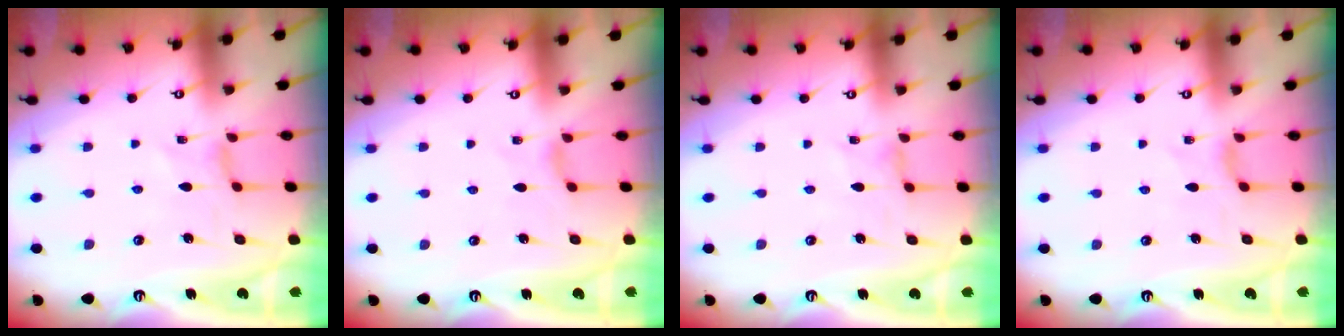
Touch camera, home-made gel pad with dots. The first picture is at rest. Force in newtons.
{"total": 1.7, "press": 1.6, "slide": 0.4}
{"total": 0.0}
{"total": 2.4, "press": 2.4, "slide": 0.5}